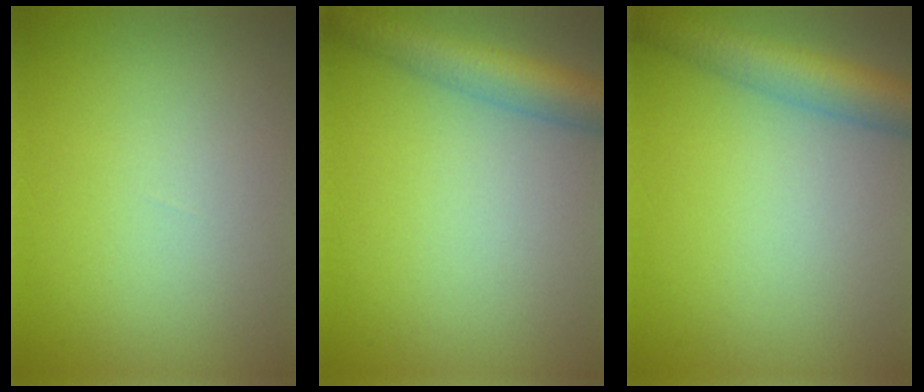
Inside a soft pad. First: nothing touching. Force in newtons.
{"total": 4.9, "press": 4.9, "slide": 0.2}
{"total": 4.9, "press": 4.9, "slide": 0.2}